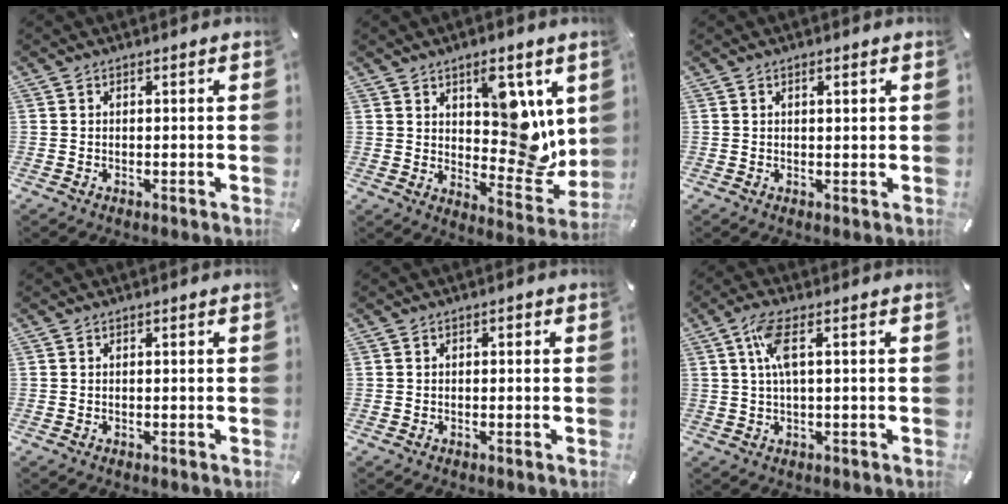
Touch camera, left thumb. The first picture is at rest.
{"total": 13.2, "force": [4.9, 7.9, 9.5], "torque": [-0.094, -0.038, 0.084]}
{"total": 1.2, "force": [0.5, 0.3, 1.0], "torque": [-0.021, 0.001, 0.009]}
{"total": 0.0}
{"total": 0.8, "force": [0.0, 0.5, 0.6], "torque": [-0.011, 0.005, -0.003]}
{"total": 6.5, "force": [1.4, 1.7, 6.1], "torque": [-0.128, 0.001, 0.022]}